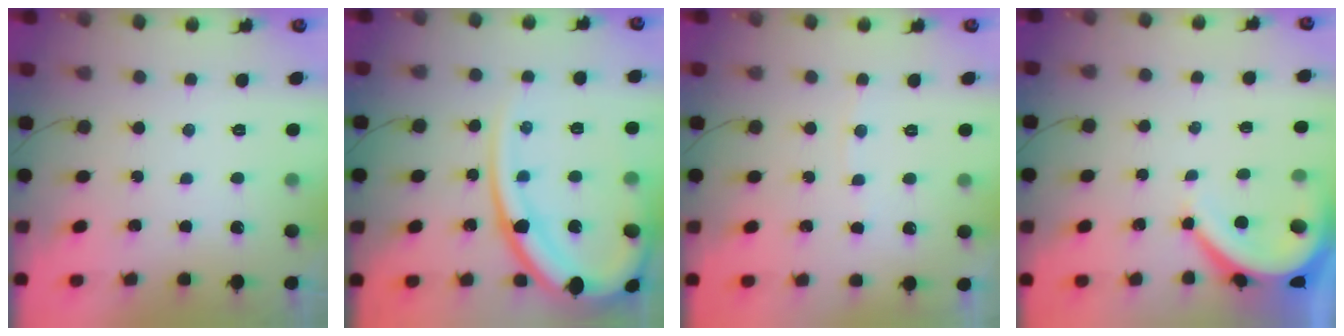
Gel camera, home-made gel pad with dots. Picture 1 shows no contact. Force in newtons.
{"total": 19.2, "press": 19.0, "slide": 2.7}
{"total": 2.6, "press": 2.6, "slide": 0.4}
{"total": 7.0, "press": 7.0, "slide": 0.4}